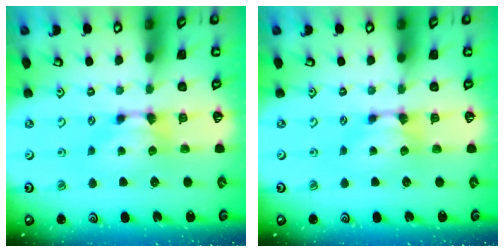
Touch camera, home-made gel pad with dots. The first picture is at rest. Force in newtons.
{"total": 0.0}